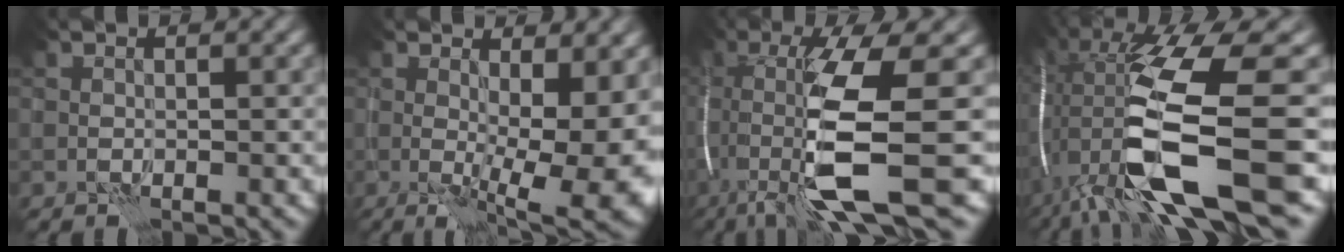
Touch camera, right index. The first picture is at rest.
{"total": 10.7, "force": [-0.5, 3.8, 10.0], "torque": [-0.120, -0.016, 0.003]}
{"total": 11.2, "force": [-3.4, 1.9, 10.5], "torque": [-0.201, -0.012, -0.060]}
{"total": 15.6, "force": [-1.5, 4.1, 15.0], "torque": [-0.301, -0.010, -0.015]}